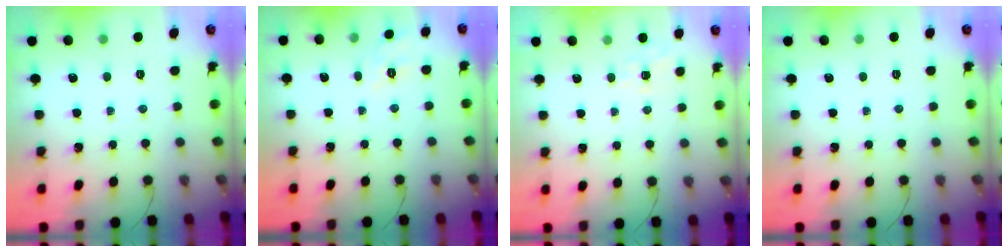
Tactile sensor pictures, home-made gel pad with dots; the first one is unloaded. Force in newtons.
{"total": 9.6, "press": 9.5, "slide": 1.5}
{"total": 4.5, "press": 4.3, "slide": 1.5}
{"total": 0.0}